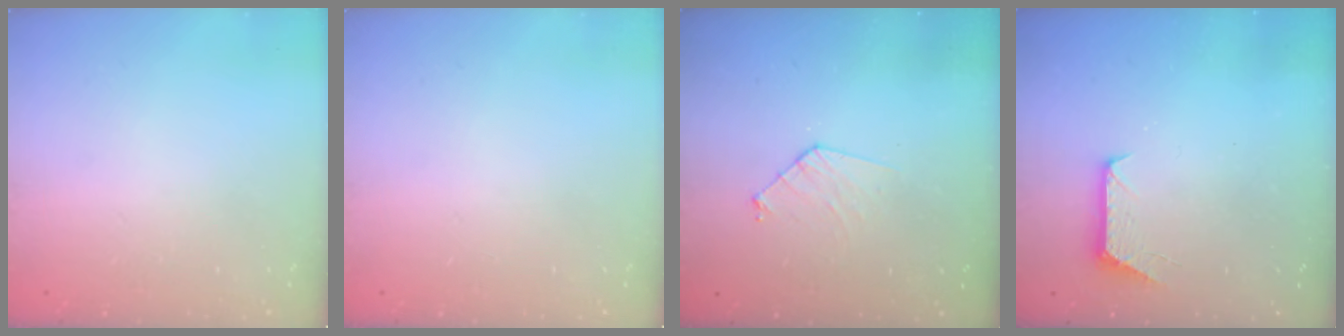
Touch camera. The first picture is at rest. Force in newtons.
{"total": 0.0}
{"total": 5.8, "press": 5.8, "slide": 0.5}
{"total": 6.2, "press": 6.2, "slide": 0.5}